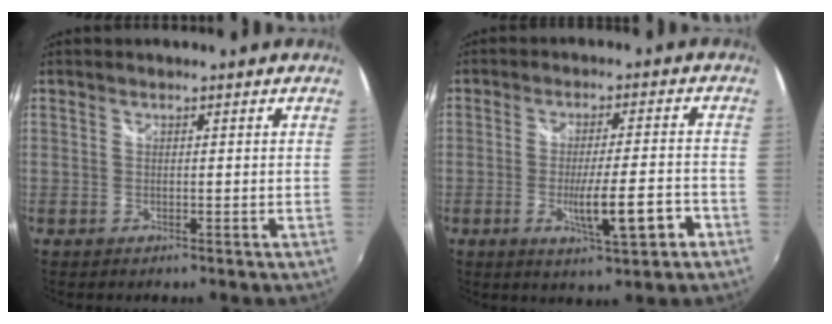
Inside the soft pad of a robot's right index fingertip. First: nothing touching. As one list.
[{"total": 9.3, "force": [-3.8, 1.0, 8.4], "torque": [-0.139, -0.020, -0.055]}]